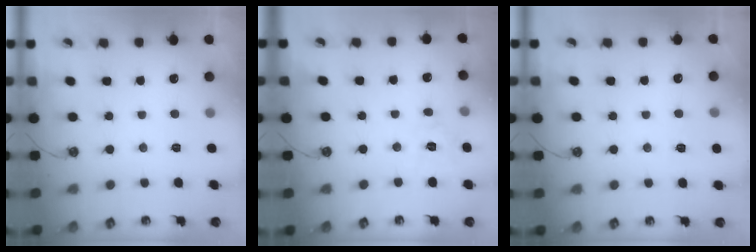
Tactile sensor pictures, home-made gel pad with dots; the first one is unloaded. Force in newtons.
{"total": 8.3, "press": 8.3, "slide": 0.5}
{"total": 2.3, "press": 2.3, "slide": 0.3}